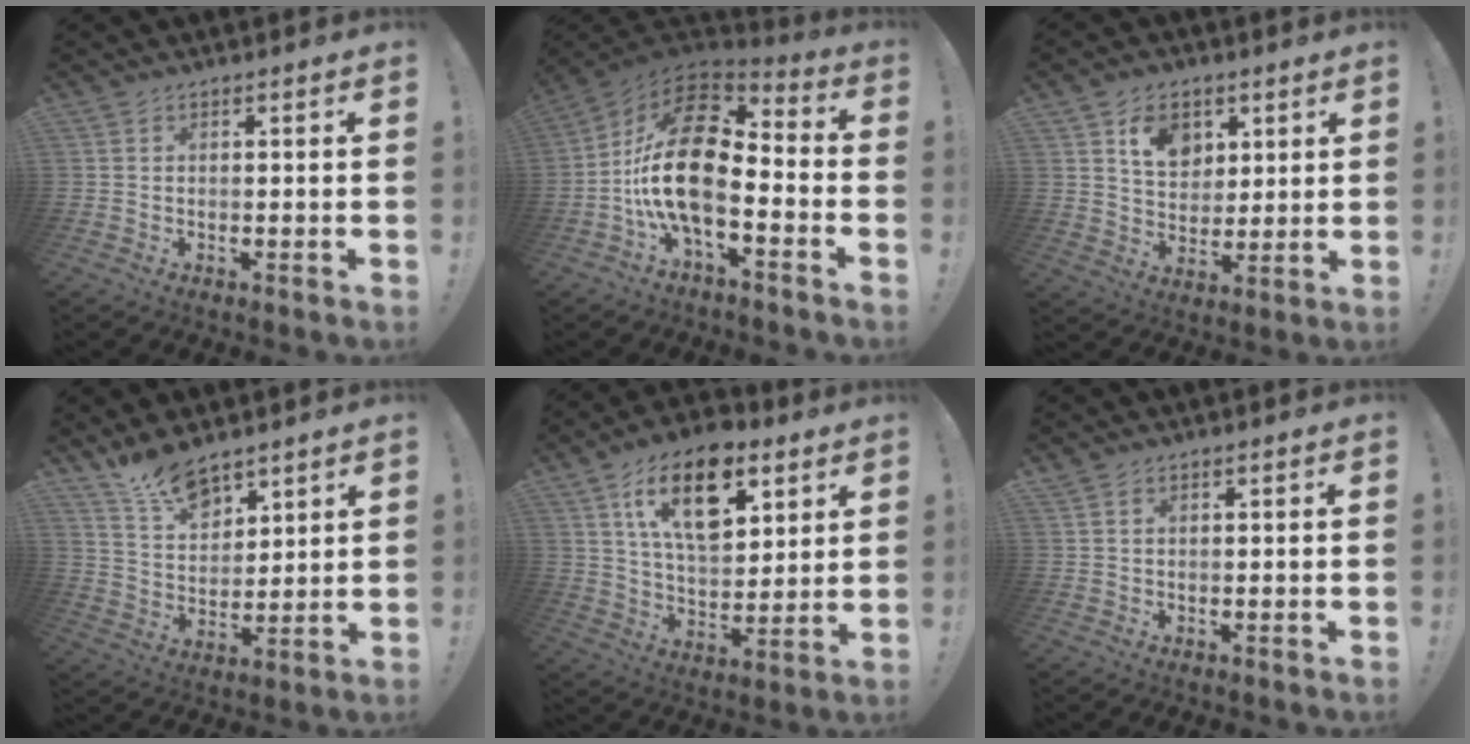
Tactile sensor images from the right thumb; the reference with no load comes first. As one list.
[{"total": 20.2, "force": [-2.4, 10.2, 17.3], "torque": [-0.346, 0.018, -0.041]}, {"total": 10.2, "force": [4.9, 7.6, 4.7], "torque": [-0.068, -0.018, 0.093]}, {"total": 11.6, "force": [9.6, 4.8, 4.4], "torque": [-0.081, -0.065, 0.183]}, {"total": 16.5, "force": [8.6, 9.3, 10.5], "torque": [-0.162, -0.032, 0.152]}, {"total": 1.3, "force": [0.9, 0.7, 0.6], "torque": [-0.004, -0.002, 0.016]}]